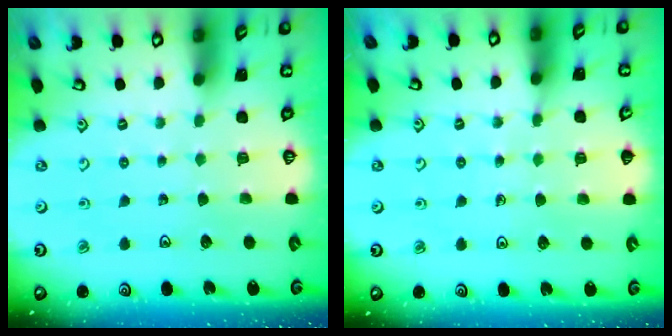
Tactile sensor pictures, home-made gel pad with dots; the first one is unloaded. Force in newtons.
{"total": 6.2, "press": 6.0, "slide": 1.7}